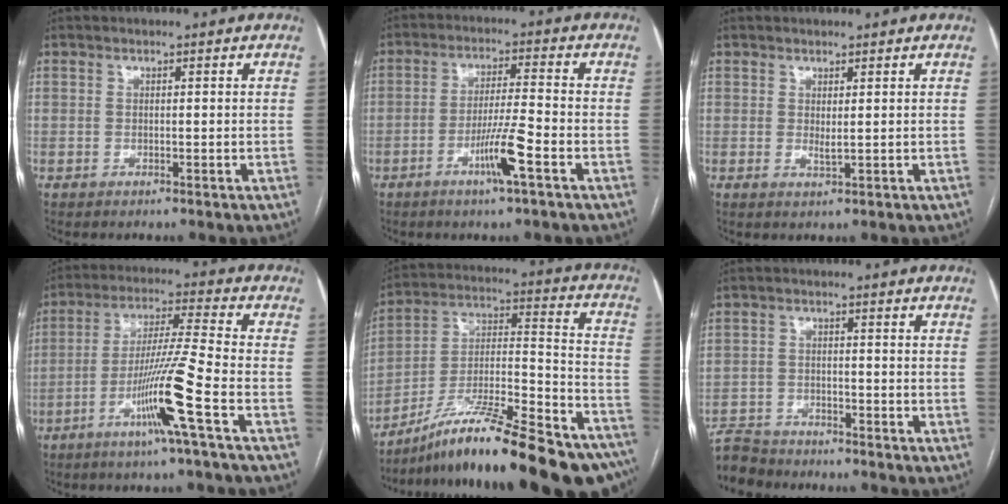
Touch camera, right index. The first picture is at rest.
{"total": 6.7, "force": [-3.3, -0.4, 5.8], "torque": [-0.110, -0.004, -0.060]}
{"total": 1.0, "force": [0.4, 0.3, 0.8], "torque": [-0.017, -0.005, 0.009]}
{"total": 11.2, "force": [-5.0, -2.0, 9.9], "torque": [-0.186, -0.010, -0.096]}
{"total": 28.1, "force": [-22.6, 3.1, 16.3], "torque": [-0.191, 0.014, -0.350]}
{"total": 5.7, "force": [-5.5, 1.4, -0.3], "torque": [0.008, -0.007, -0.104]}